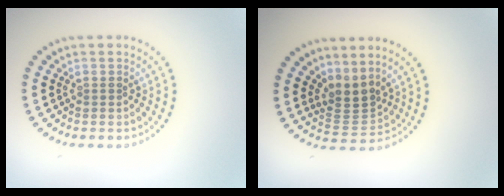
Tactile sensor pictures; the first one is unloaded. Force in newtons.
{"total": 2.8, "press": 2.0, "slide": 2.0}